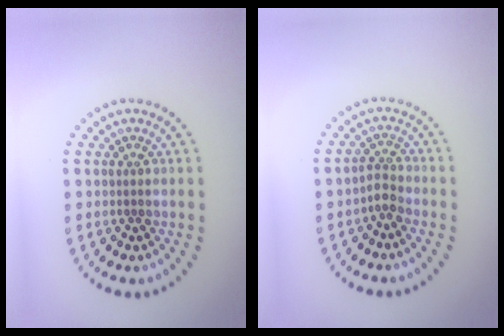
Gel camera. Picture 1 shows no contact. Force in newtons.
{"total": 1.8, "press": 1.4, "slide": 1.1}